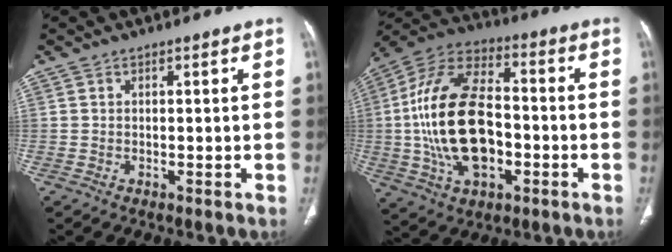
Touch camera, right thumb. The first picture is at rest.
{"total": 21.9, "force": [-2.4, 12.7, 17.7], "torque": [-0.332, 0.025, -0.039]}